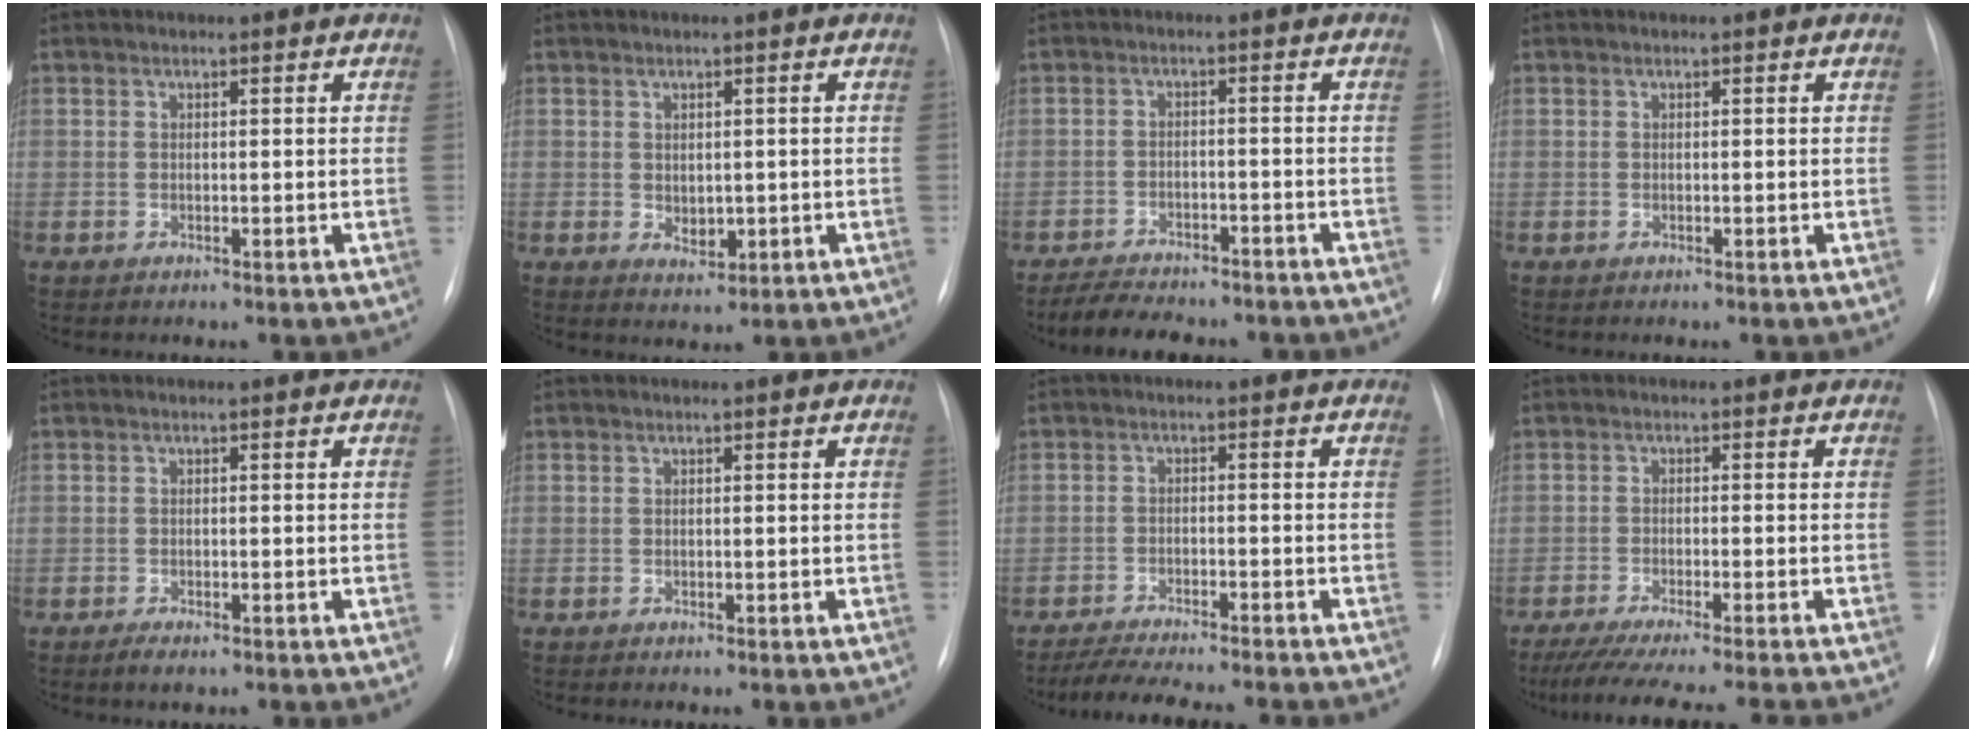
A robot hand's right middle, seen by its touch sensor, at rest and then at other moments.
{"total": 2.6, "force": [-0.2, 1.7, 1.9], "torque": [-0.027, -0.004, 0.006]}
{"total": 10.0, "force": [-9.0, 1.6, 4.2], "torque": [-0.065, -0.010, -0.133]}
{"total": 0.0}
{"total": 1.7, "force": [-1.1, 0.6, 1.2], "torque": [-0.022, -0.002, -0.014]}
{"total": 0.0}
{"total": 10.6, "force": [-9.4, 0.5, 4.7], "torque": [-0.065, -0.012, -0.142]}
{"total": 16.1, "force": [-14.4, -0.6, 7.2], "torque": [-0.107, -0.043, -0.208]}